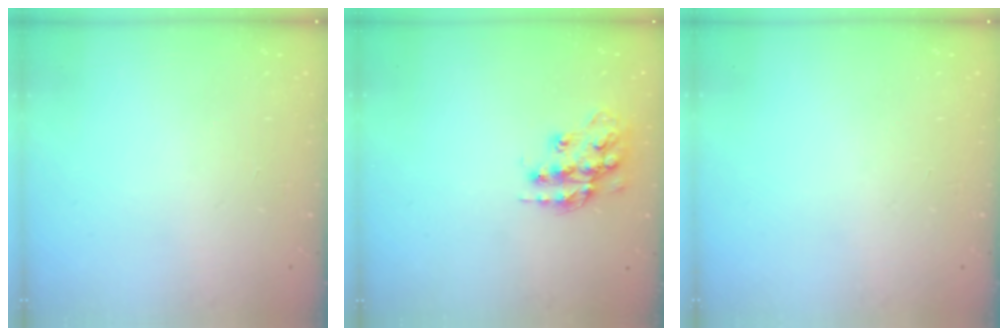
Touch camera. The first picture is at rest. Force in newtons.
{"total": 14.0, "press": 14.0, "slide": 0.6}
{"total": 0.0}